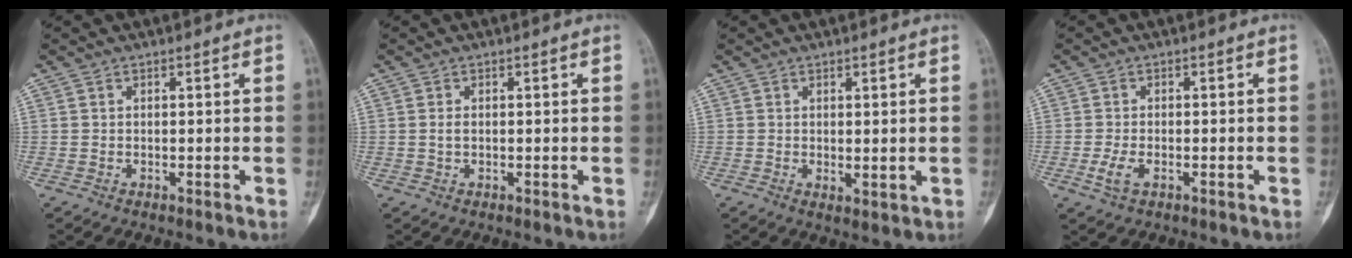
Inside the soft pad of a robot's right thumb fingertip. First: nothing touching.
{"total": 1.0, "force": [-0.1, 0.6, 0.9], "torque": [-0.015, 0.000, -0.004]}
{"total": 2.4, "force": [0.1, 1.2, 2.0], "torque": [-0.022, -0.007, 0.008]}
{"total": 3.1, "force": [-1.1, 1.6, 2.5], "torque": [-0.052, 0.003, -0.019]}